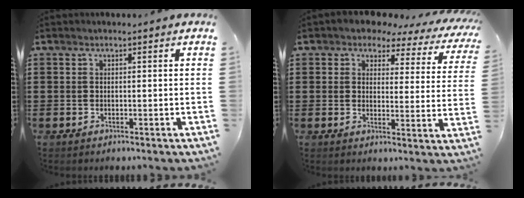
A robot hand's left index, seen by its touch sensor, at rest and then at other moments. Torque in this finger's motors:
{"motor_torque": [2.14, 0.00, 1.06, 0.05]}